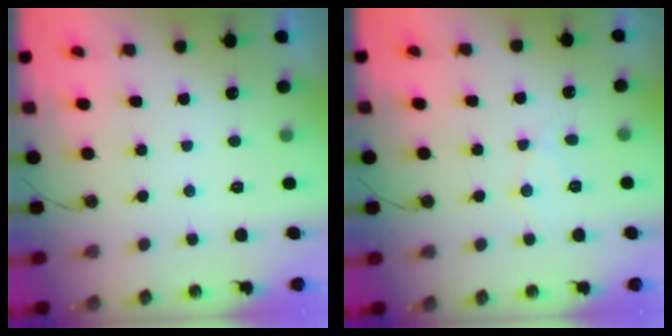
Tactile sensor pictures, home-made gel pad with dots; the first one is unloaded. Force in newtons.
{"total": 7.5, "press": 7.5, "slide": 0.2}